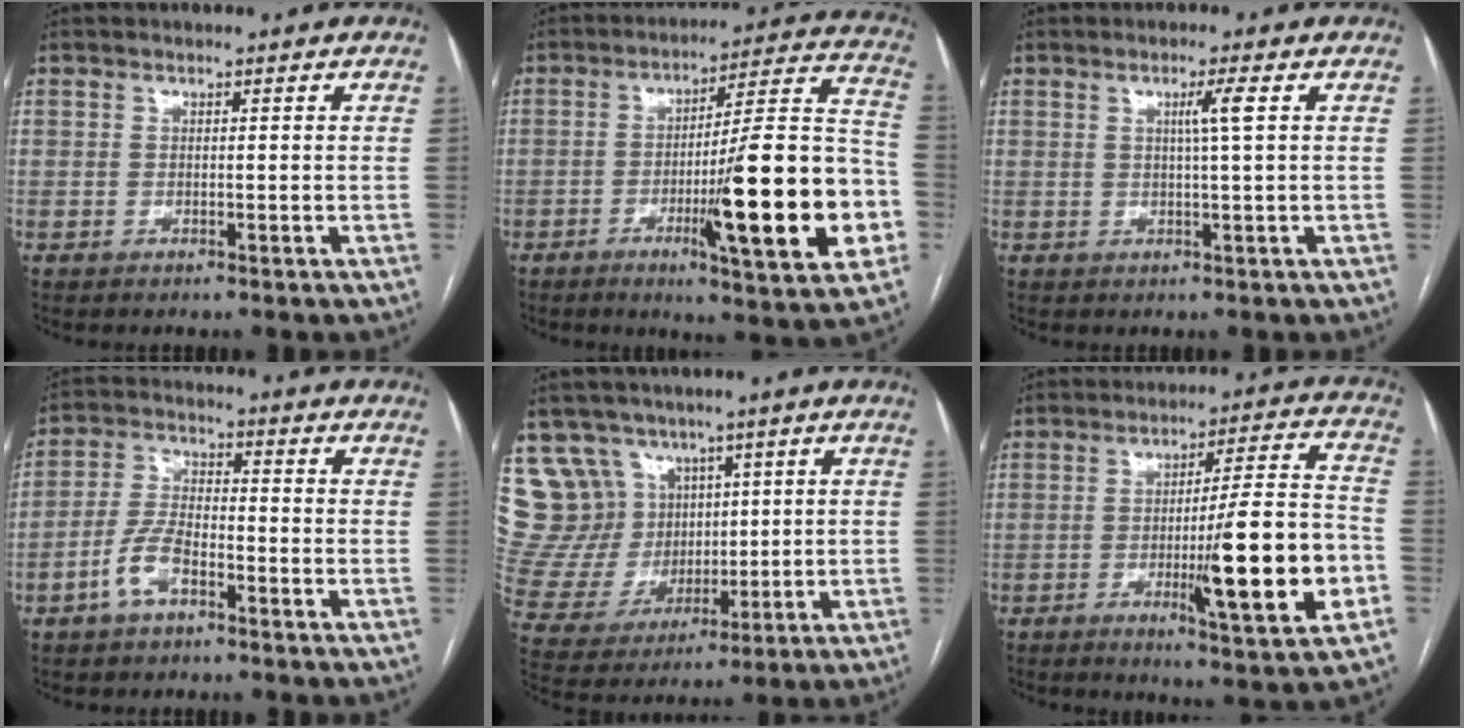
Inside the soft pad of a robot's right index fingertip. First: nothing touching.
{"total": 22.4, "force": [-6.1, 1.8, 21.5], "torque": [-0.270, 0.003, -0.087]}
{"total": 2.9, "force": [0.8, -0.7, 2.7], "torque": [-0.048, -0.002, 0.014]}
{"total": 6.3, "force": [-3.3, 2.9, 4.6], "torque": [-0.101, 0.012, -0.064]}
{"total": 13.3, "force": [7.4, 10.7, 2.8], "torque": [-0.078, 0.055, 0.168]}
{"total": 15.9, "force": [-4.4, 0.7, 15.3], "torque": [-0.230, -0.010, -0.064]}